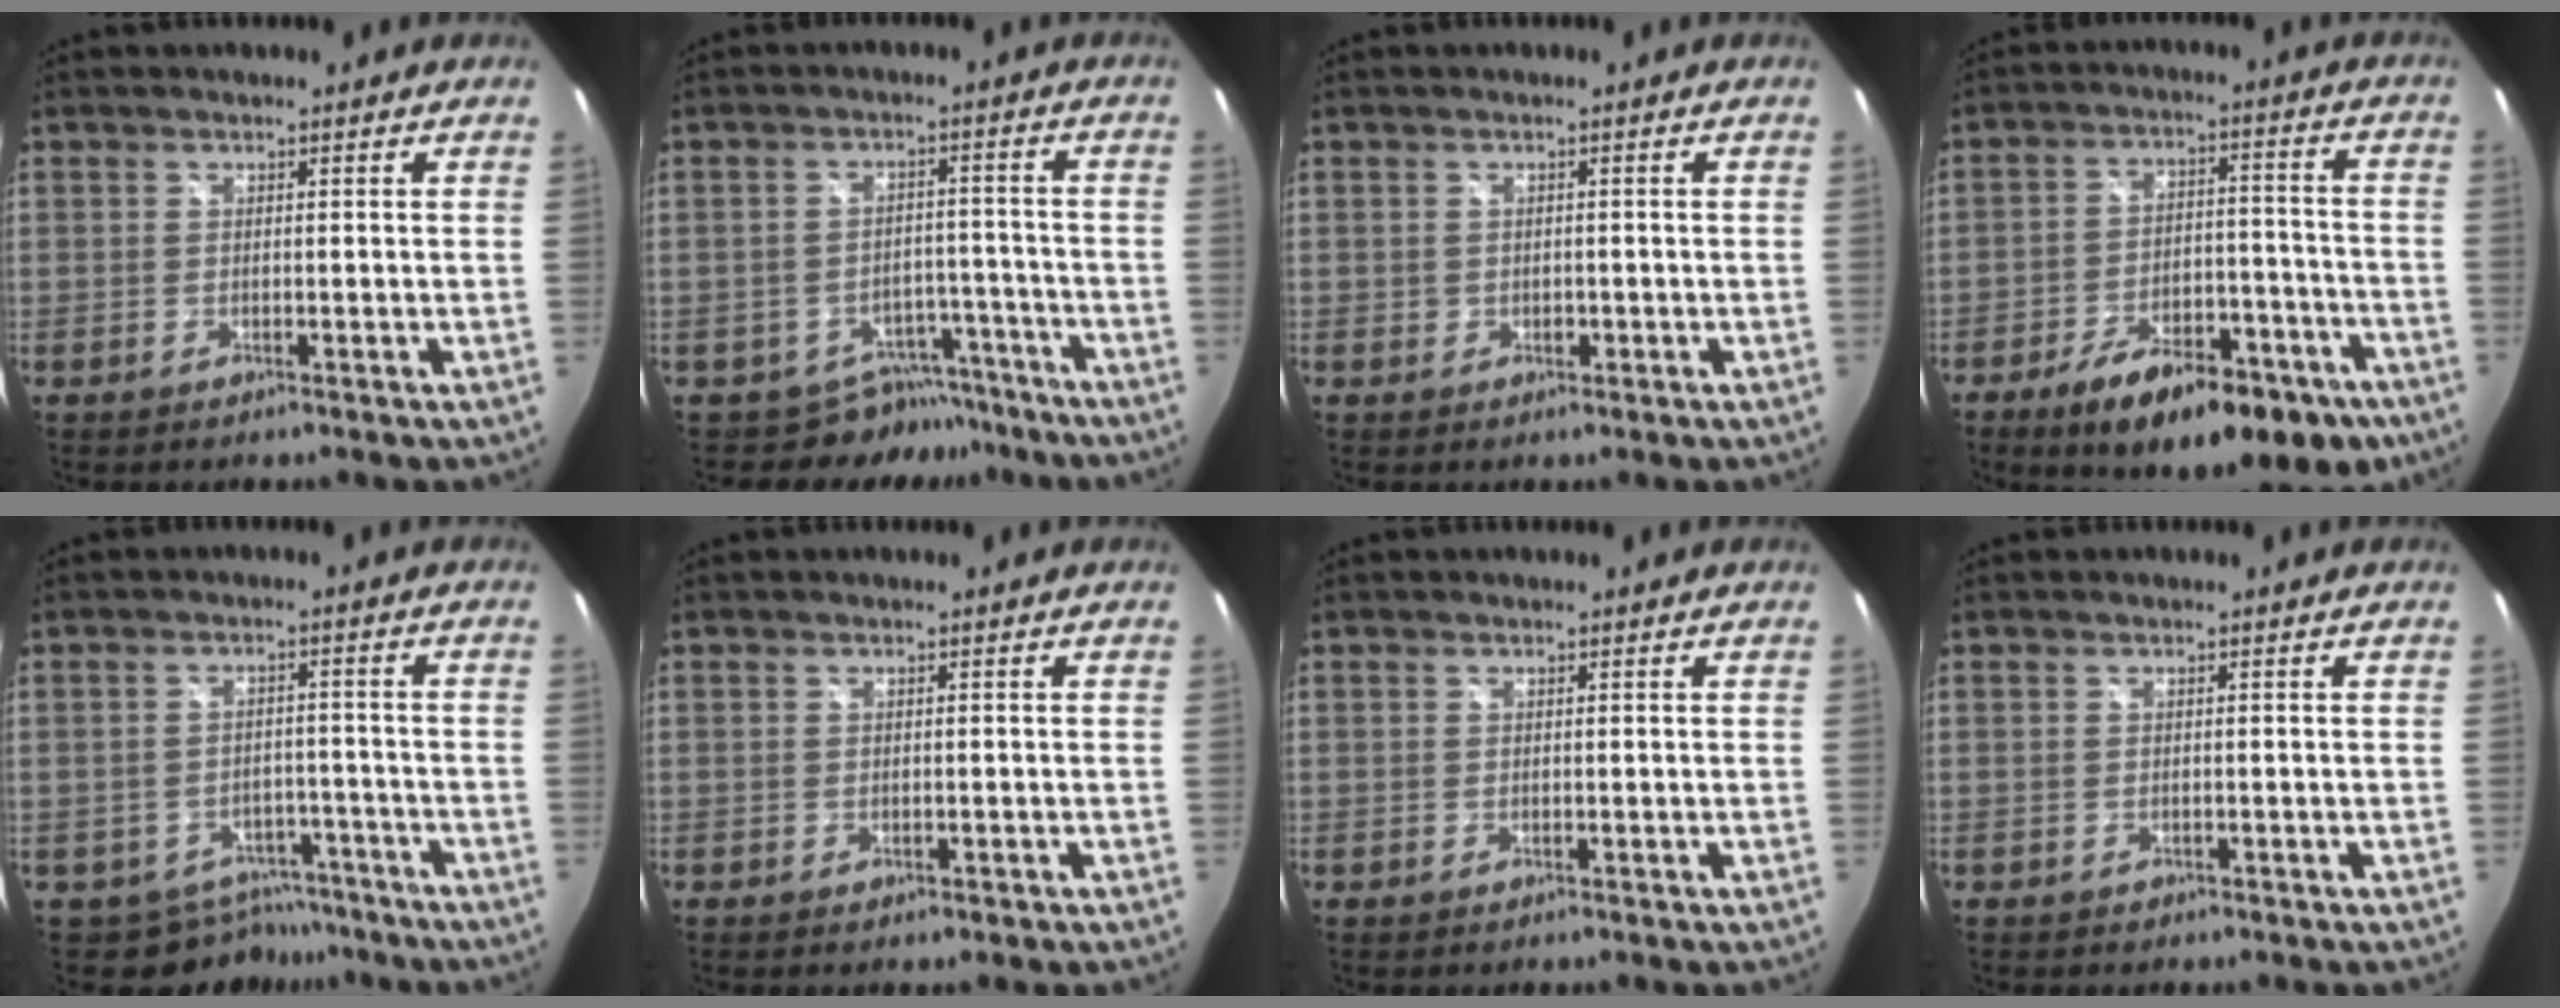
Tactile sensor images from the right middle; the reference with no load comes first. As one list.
[{"total": 7.0, "force": [-5.9, 3.8, 0.3], "torque": [0.000, 0.022, -0.075]}, {"total": 1.5, "force": [-0.3, 1.4, 0.5], "torque": [-0.005, -0.002, -0.005]}, {"total": 19.9, "force": [-12.9, 8.2, 12.8], "torque": [-0.204, -0.011, -0.171]}, {"total": 7.7, "force": [-6.0, 4.7, 0.8], "torque": [-0.015, 0.013, -0.074]}, {"total": 0.8, "force": [-0.5, 0.6, 0.4], "torque": [-0.005, -0.005, -0.009]}, {"total": 0.0}, {"total": 0.7, "force": [-0.5, 0.4, 0.1], "torque": [-0.003, -0.002, -0.007]}]